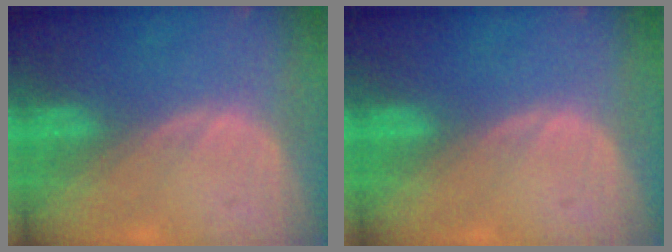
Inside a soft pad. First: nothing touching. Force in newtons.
{"total": 0.0}